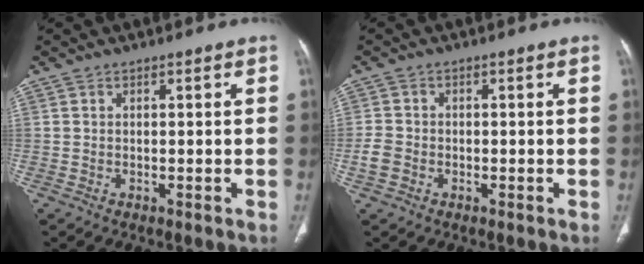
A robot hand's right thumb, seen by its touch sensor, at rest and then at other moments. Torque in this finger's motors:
{"motor_torque": [0.31, -0.04, 0.52, -0.38, 0.18]}